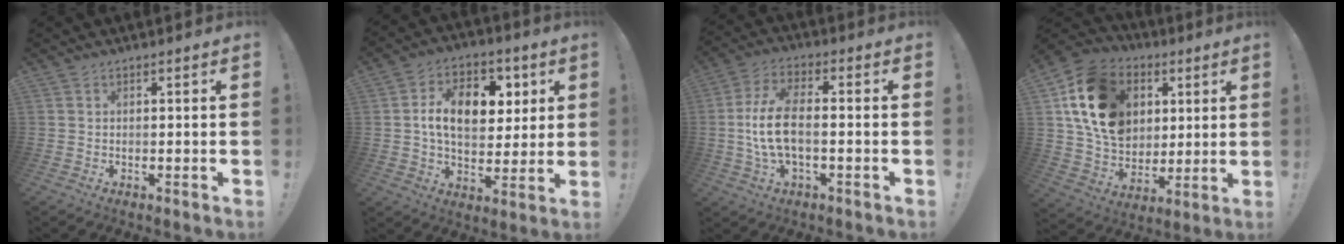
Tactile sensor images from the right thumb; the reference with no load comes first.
{"total": 14.8, "force": [3.4, 10.0, 10.4], "torque": [-0.153, -0.002, 0.068]}
{"total": 11.5, "force": [-1.4, 5.3, 10.1], "torque": [-0.206, 0.004, -0.024]}
{"total": 20.0, "force": [6.6, 15.9, 10.2], "torque": [-0.167, -0.022, 0.142]}